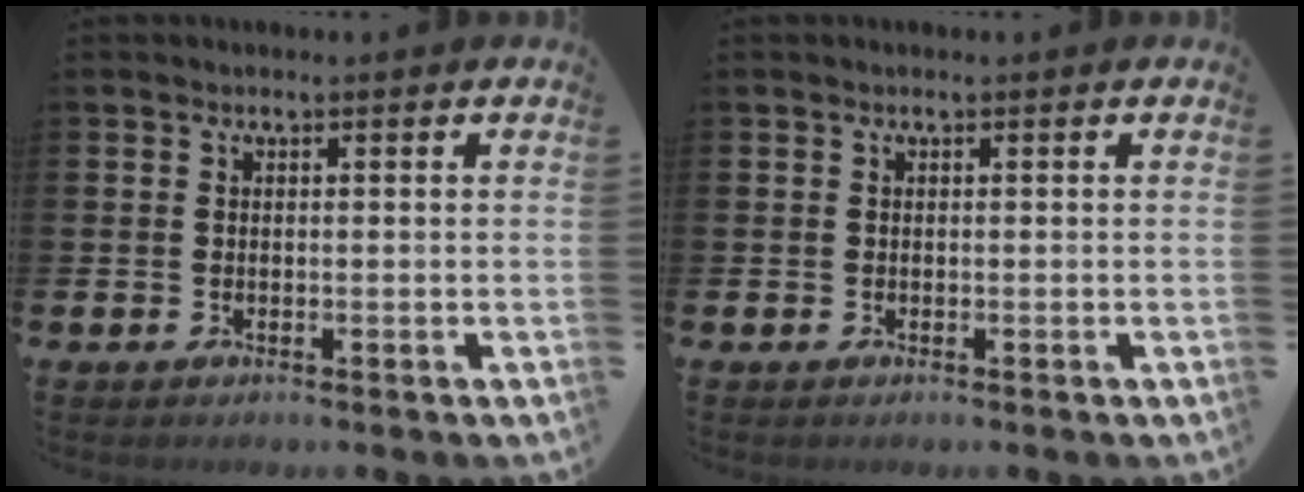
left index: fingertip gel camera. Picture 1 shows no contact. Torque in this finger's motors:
{"motor_torque": [-0.04, 0.04, 0.00, 0.01]}